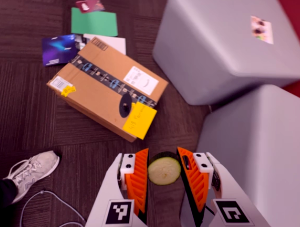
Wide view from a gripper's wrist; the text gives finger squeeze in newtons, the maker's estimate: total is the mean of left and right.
{"total": 8.9, "left": 9.1, "right": 8.7}